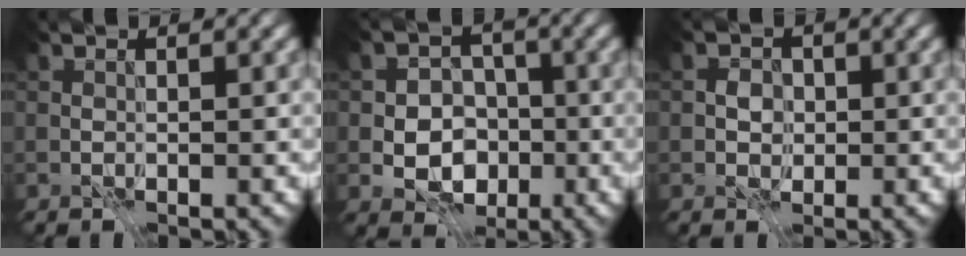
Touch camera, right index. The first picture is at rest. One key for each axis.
{"total": 5.8, "fx": -2.0, "fy": 4.4, "fz": 3.3, "tx": -0.034, "ty": -0.001, "tz": -0.051}
{"total": 1.6, "fx": -0.6, "fy": 1.3, "fz": 0.7, "tx": -0.007, "ty": 0.000, "tz": -0.017}